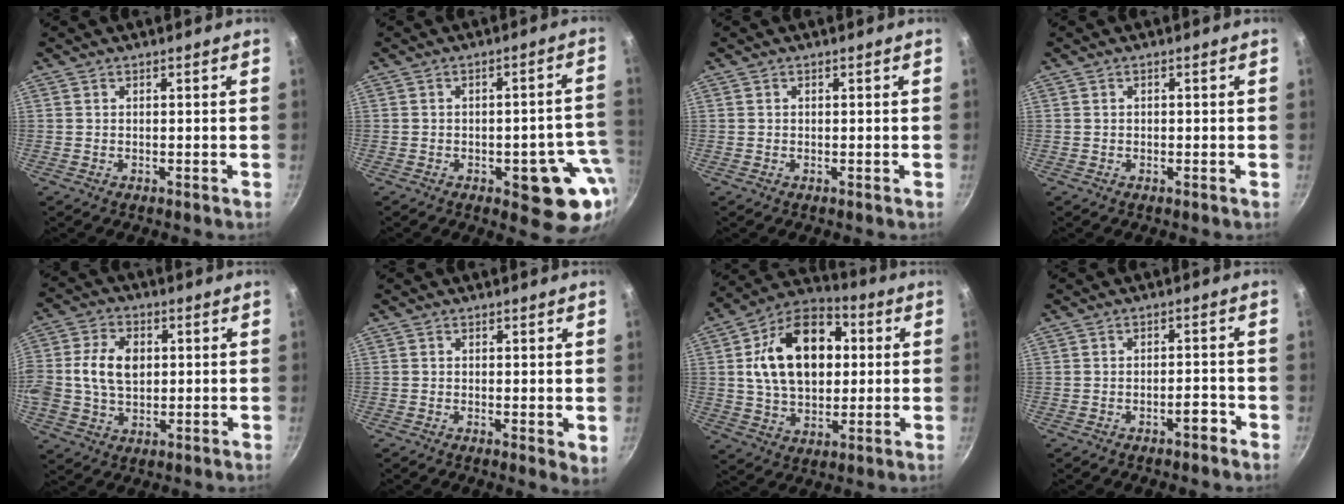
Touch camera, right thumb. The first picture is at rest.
{"total": 12.8, "force": [-3.9, 5.8, 10.7], "torque": [-0.068, 0.020, -0.046]}
{"total": 0.0}
{"total": 0.0}
{"total": 11.4, "force": [1.1, 8.2, 7.8], "torque": [-0.137, 0.016, 0.012]}
{"total": 2.7, "force": [0.1, 1.0, 2.5], "torque": [-0.032, -0.009, 0.000]}
{"total": 20.4, "force": [3.4, 13.7, 14.7], "torque": [-0.211, 0.019, 0.045]}
{"total": 2.7, "force": [-1.8, 0.9, 1.7], "torque": [-0.016, 0.022, -0.024]}